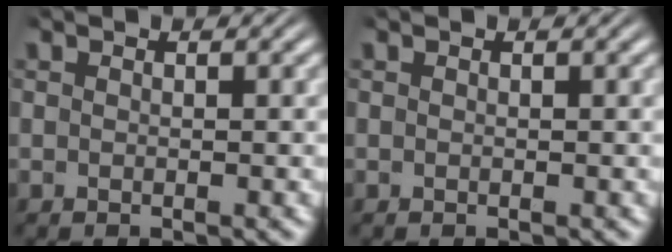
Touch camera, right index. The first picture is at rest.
{"total": 0.0}